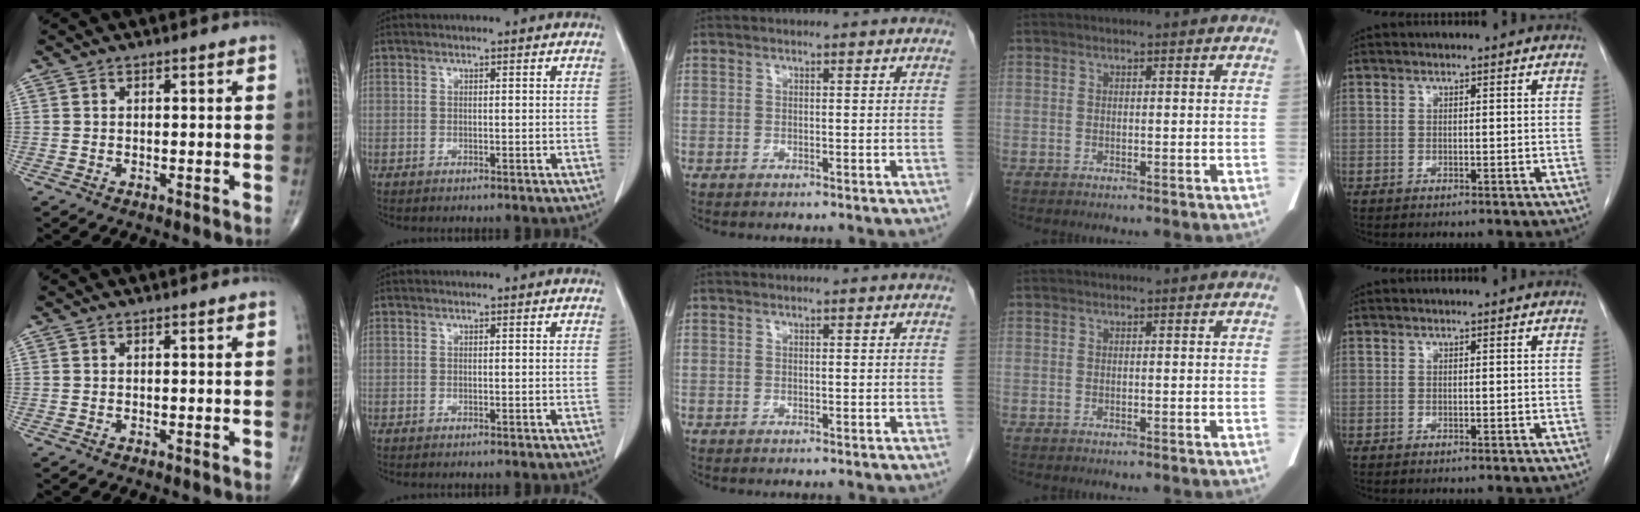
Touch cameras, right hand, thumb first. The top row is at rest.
{}